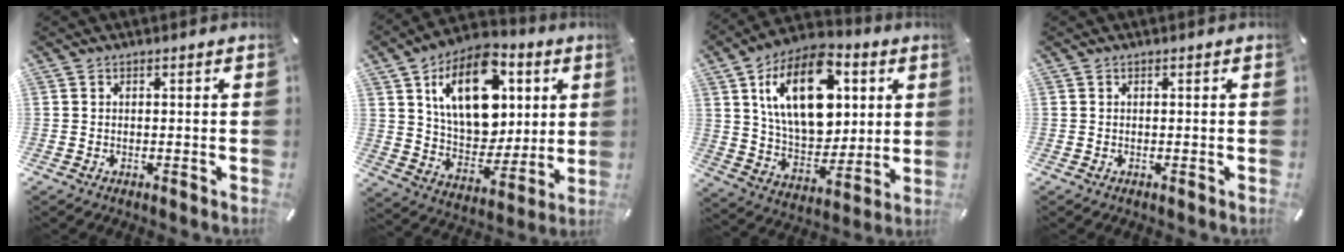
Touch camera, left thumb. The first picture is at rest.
{"total": 19.5, "force": [7.5, 13.1, 12.4], "torque": [-0.197, -0.025, 0.133]}
{"total": 21.2, "force": [7.1, 13.5, 14.7], "torque": [-0.264, -0.022, 0.122]}
{"total": 0.0}